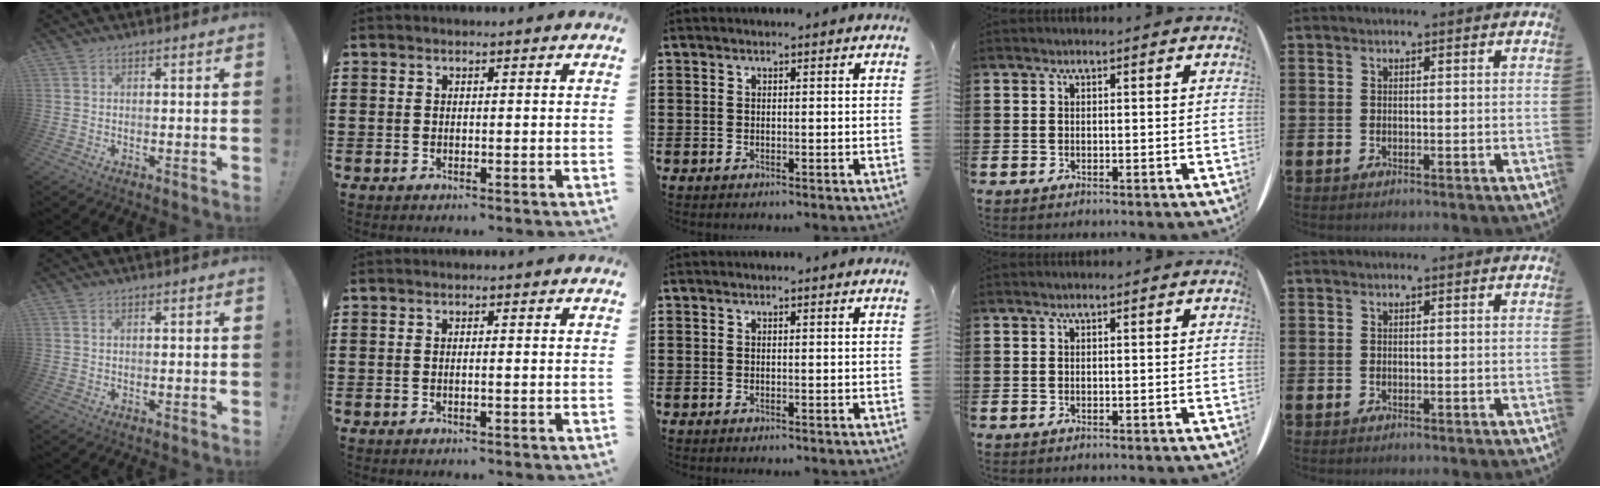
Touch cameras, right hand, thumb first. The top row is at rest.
{"thumb": {"total": 0.6, "force": [0.5, 0.3, 0.2], "torque": [0.005, -0.003, 0.008]}, "index": {"total": 0.6, "force": [-0.3, -0.1, 0.5], "torque": [-0.009, -0.003, -0.005]}}